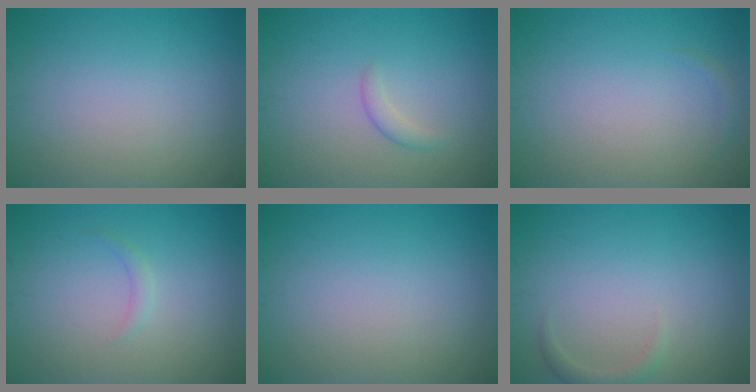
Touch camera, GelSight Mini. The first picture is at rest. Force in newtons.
{"total": 1.1, "press": 1.1, "slide": 0.0}
{"total": 0.5, "press": 0.5, "slide": 0.1}
{"total": 0.8, "press": 0.8, "slide": 0.0}
{"total": 0.0}
{"total": 1.2, "press": 1.2, "slide": 0.2}